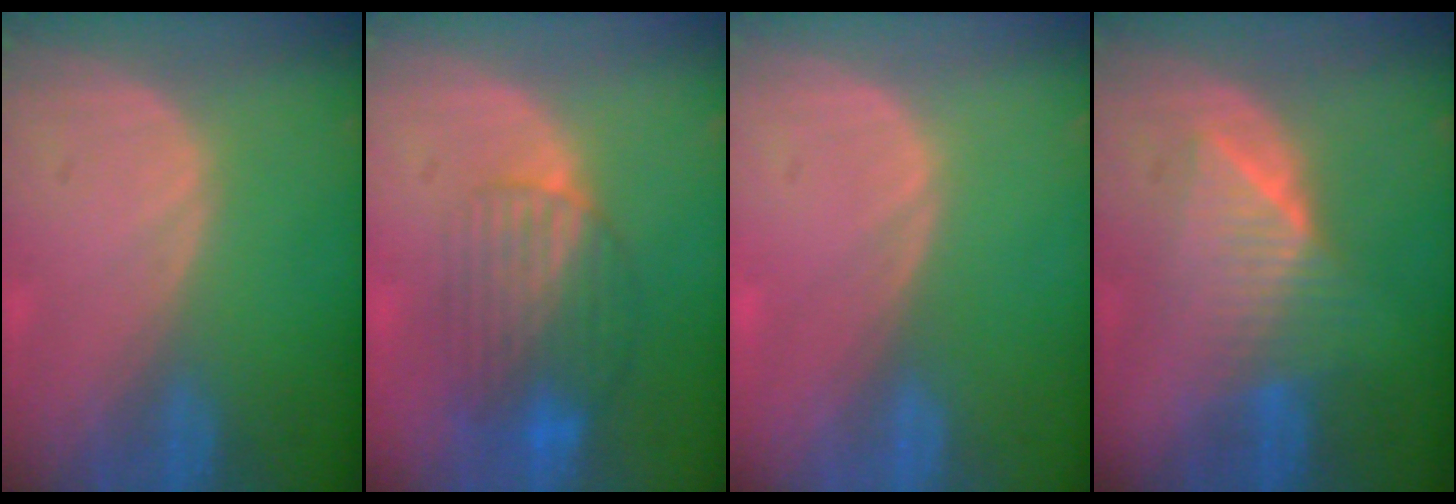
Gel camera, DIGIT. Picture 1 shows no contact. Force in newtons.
{"total": 8.2, "press": 7.3, "slide": 3.9}
{"total": 0.5, "press": 0.1, "slide": 0.5}
{"total": 6.3, "press": 6.2, "slide": 1.0}